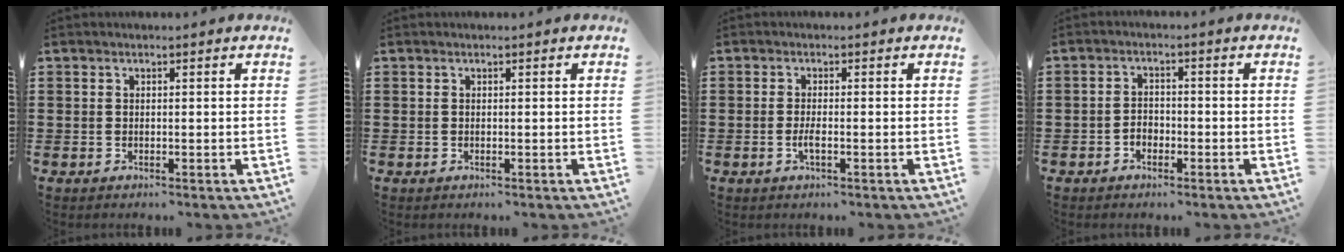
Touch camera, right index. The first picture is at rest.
{"total": 0.0}
{"total": 1.9, "force": [-0.7, 0.3, 1.7], "torque": [-0.039, -0.003, -0.015]}
{"total": 2.0, "force": [-1.2, 1.4, 0.7], "torque": [-0.018, 0.003, -0.027]}